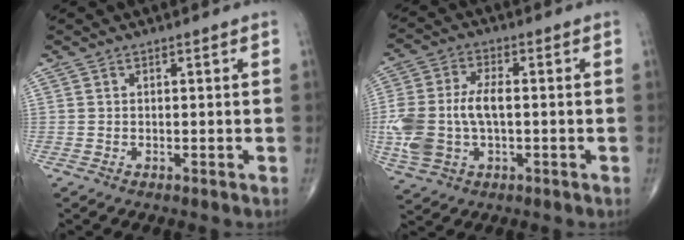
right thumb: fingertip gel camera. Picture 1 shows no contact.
{"total": 12.3, "force": [-0.9, 7.1, 10.0], "torque": [-0.228, 0.014, -0.013]}